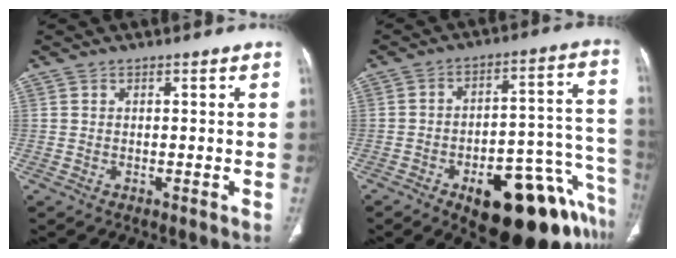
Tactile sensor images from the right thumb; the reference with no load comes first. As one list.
[{"total": 23.5, "force": [-13.0, 9.6, 17.1], "torque": [-0.131, 0.098, -0.174]}]